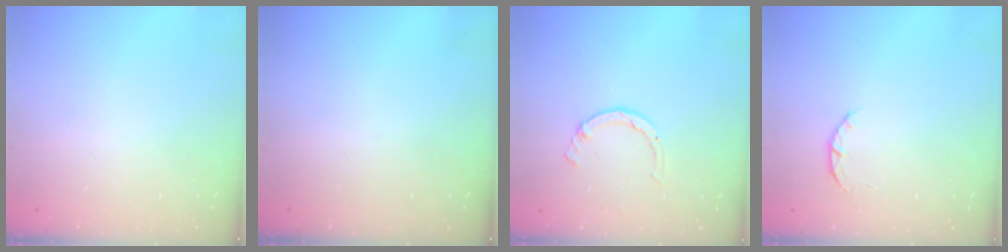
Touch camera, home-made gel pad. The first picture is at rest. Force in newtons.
{"total": 0.0}
{"total": 2.6, "press": 2.6, "slide": 0.4}
{"total": 3.7, "press": 3.7, "slide": 0.6}